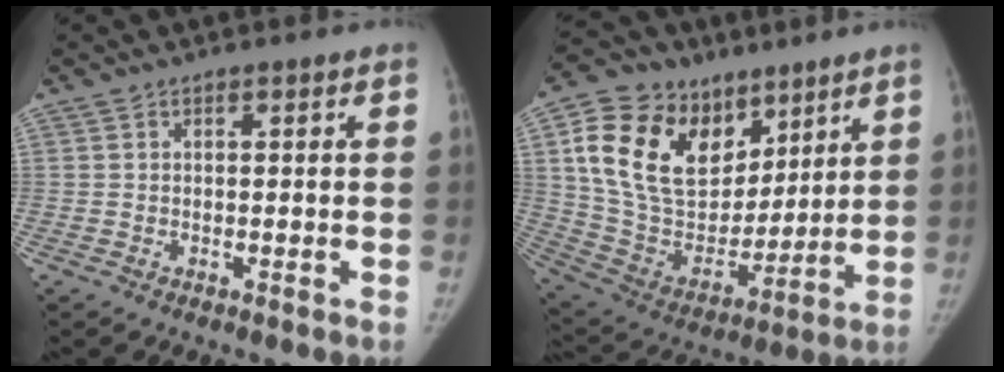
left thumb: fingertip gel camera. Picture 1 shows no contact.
{"total": 23.8, "force": [11.1, 16.0, 13.6], "torque": [-0.222, -0.026, 0.211]}